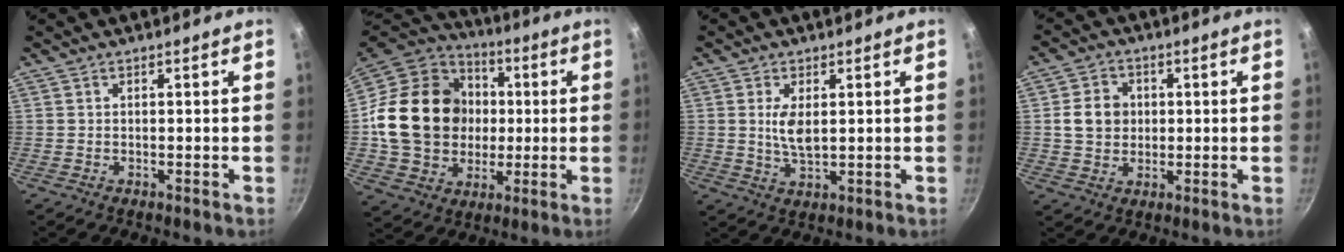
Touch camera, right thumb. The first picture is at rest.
{"total": 23.5, "force": [0.7, 19.6, 13.0], "torque": [-0.207, 0.026, 0.018]}
{"total": 4.9, "force": [1.0, 2.3, 4.2], "torque": [-0.079, -0.011, 0.022]}
{"total": 6.9, "force": [0.7, 5.9, 3.4], "torque": [-0.035, 0.008, 0.006]}